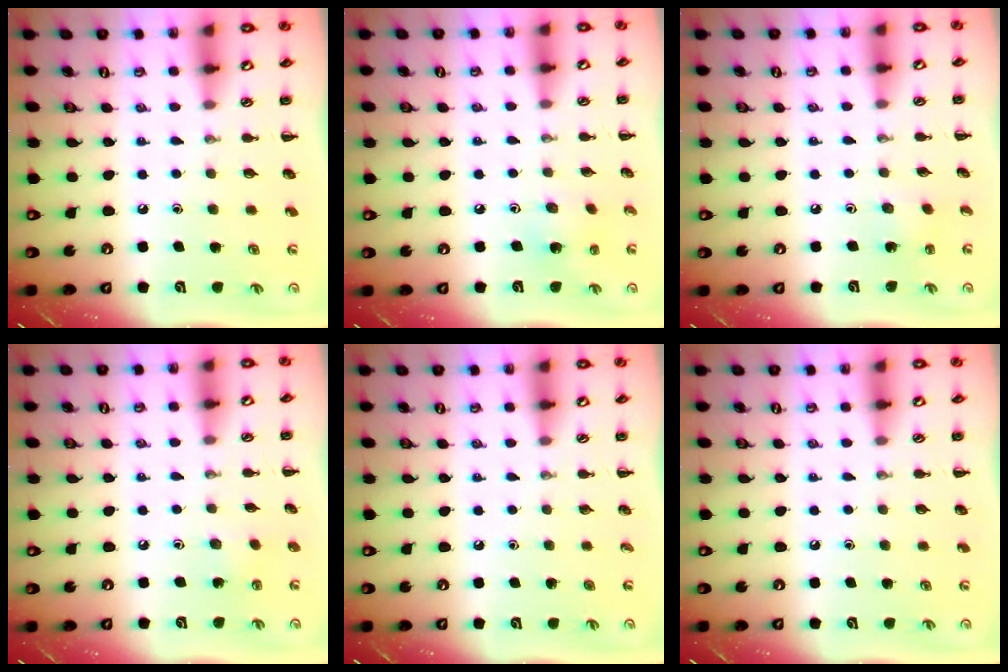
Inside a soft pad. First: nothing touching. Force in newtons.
{"total": 2.5, "press": 2.4, "slide": 0.7}
{"total": 1.4, "press": 1.2, "slide": 0.6}
{"total": 5.3, "press": 5.1, "slide": 1.4}
{"total": 0.0}
{"total": 0.0}